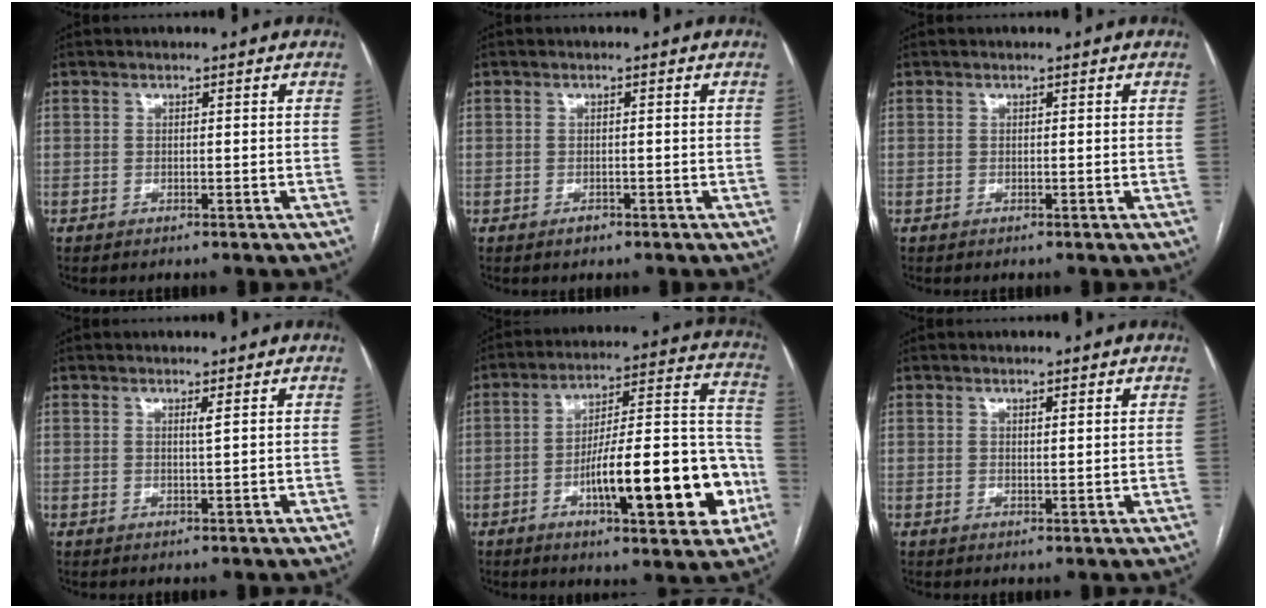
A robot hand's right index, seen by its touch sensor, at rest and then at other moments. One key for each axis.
{"total": 1.1, "fx": -0.7, "fy": 0.6, "fz": 0.5, "tx": -0.006, "ty": 0.001, "tz": -0.009}
{"total": 0.0}
{"total": 0.8, "fx": 0.4, "fy": -0.3, "fz": 0.7, "tx": -0.021, "ty": -0.006, "tz": 0.010}
{"total": 20.1, "fx": -6.8, "fy": 4.6, "fz": 18.4, "tx": -0.237, "ty": 0.031, "tz": -0.087}
{"total": 1.0, "fx": 0.8, "fy": 0.1, "fz": 0.7, "tx": -0.011, "ty": -0.003, "tz": 0.012}